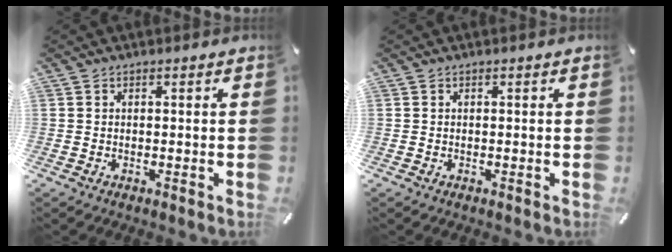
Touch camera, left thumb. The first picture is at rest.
{"total": 0.0}